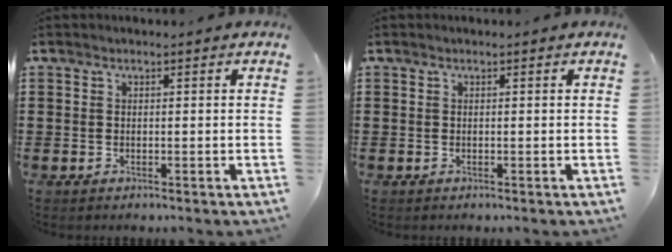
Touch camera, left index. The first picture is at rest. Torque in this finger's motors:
{"motor_torque": [0.00, 0.00, 0.00, -0.01]}